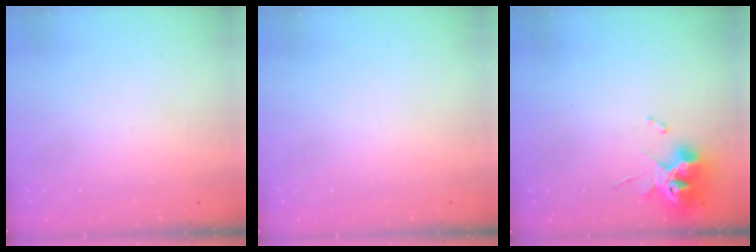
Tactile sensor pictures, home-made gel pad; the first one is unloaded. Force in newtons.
{"total": 0.0}
{"total": 11.4, "press": 11.3, "slide": 1.1}